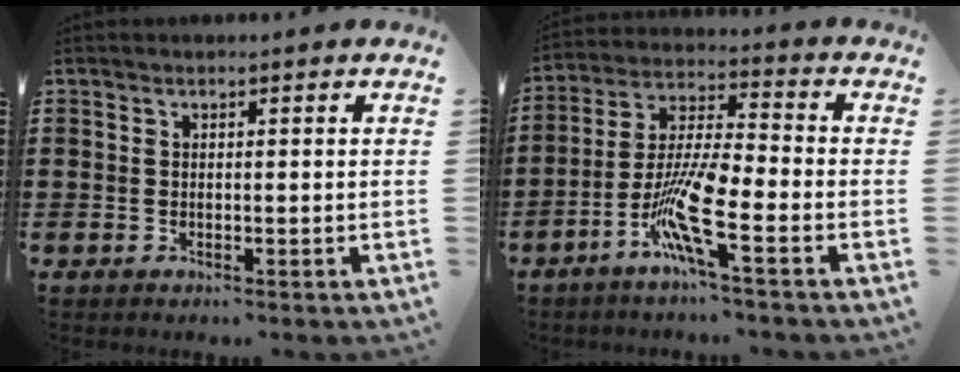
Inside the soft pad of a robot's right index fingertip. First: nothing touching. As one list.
[{"total": 10.1, "force": [-4.5, 1.6, 8.9], "torque": [-0.201, -0.014, -0.091]}]